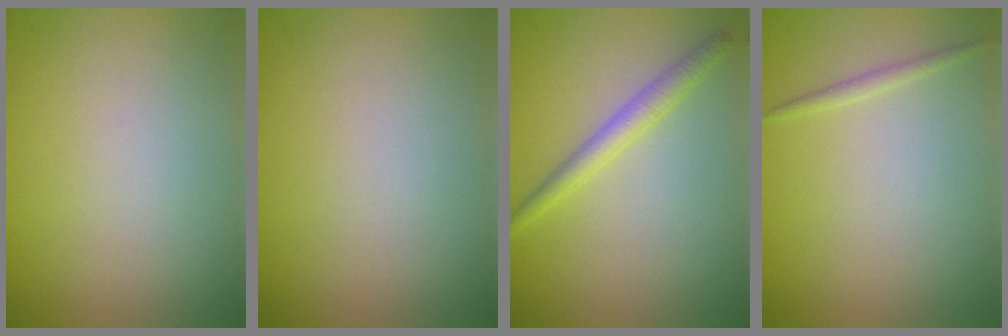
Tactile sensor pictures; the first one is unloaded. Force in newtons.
{"total": 0.0}
{"total": 2.2, "press": 2.2, "slide": 0.1}
{"total": 0.8, "press": 0.8, "slide": 0.1}